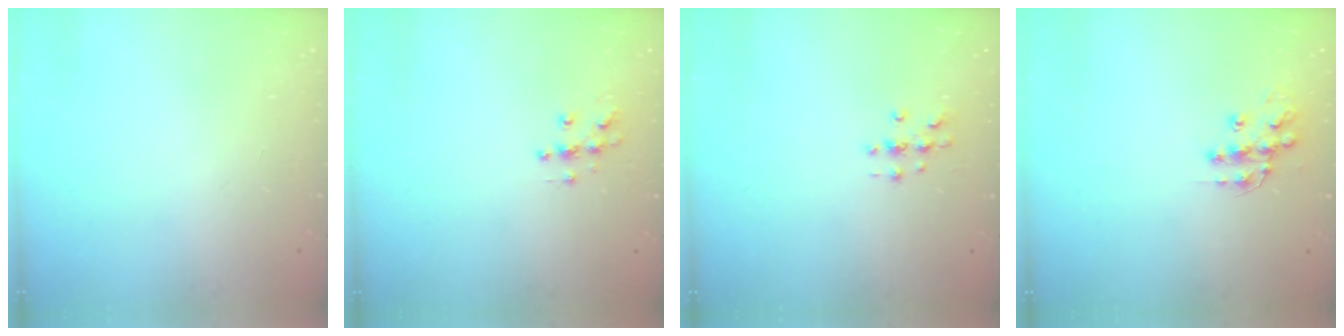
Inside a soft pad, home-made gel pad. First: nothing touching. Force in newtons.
{"total": 5.7, "press": 5.7, "slide": 0.4}
{"total": 2.7, "press": 2.7, "slide": 0.3}
{"total": 10.6, "press": 10.6, "slide": 0.6}